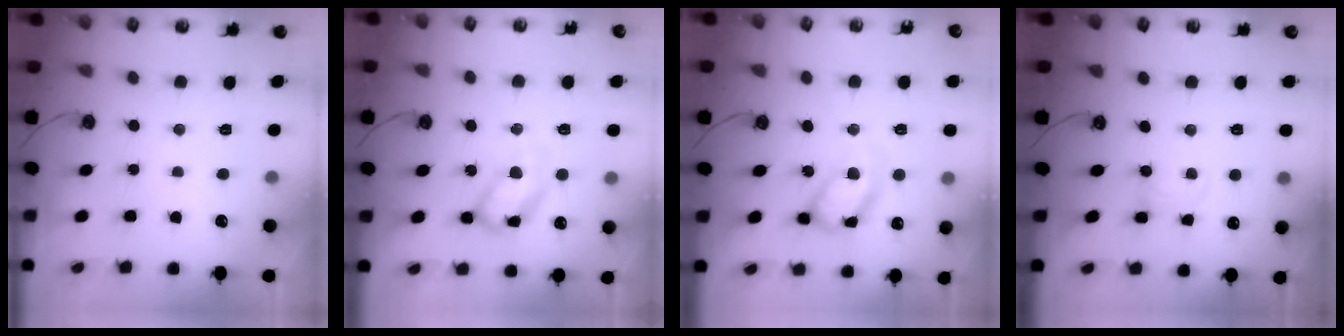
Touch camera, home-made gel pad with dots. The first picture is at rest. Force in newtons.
{"total": 13.8, "press": 13.8, "slide": 0.8}
{"total": 15.9, "press": 15.9, "slide": 1.1}
{"total": 1.6, "press": 1.6, "slide": 0.2}